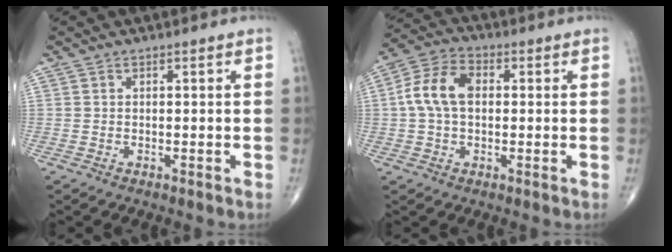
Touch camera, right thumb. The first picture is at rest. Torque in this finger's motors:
{"motor_torque": [0.36, 0.25, 0.84, 0.14, 0.09]}